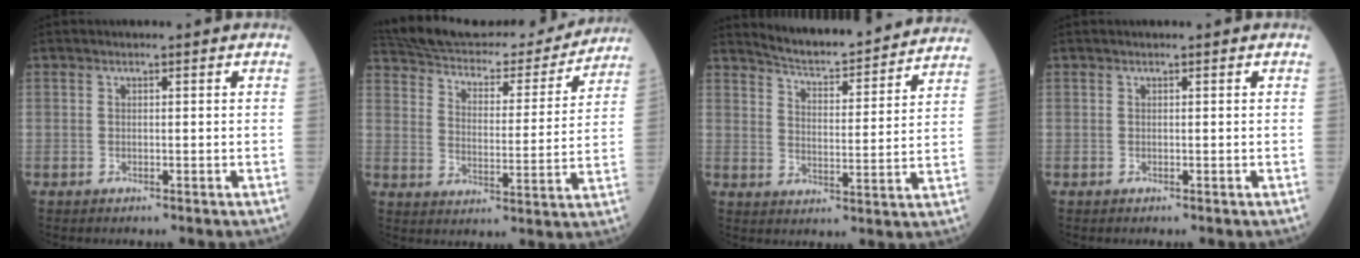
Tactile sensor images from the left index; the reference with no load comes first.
{"total": 23.8, "force": [22.1, 5.2, 7.1], "torque": [-0.123, -0.016, 0.303]}
{"total": 16.5, "force": [15.7, 1.4, 4.8], "torque": [-0.072, -0.019, 0.206]}
{"total": 0.0}